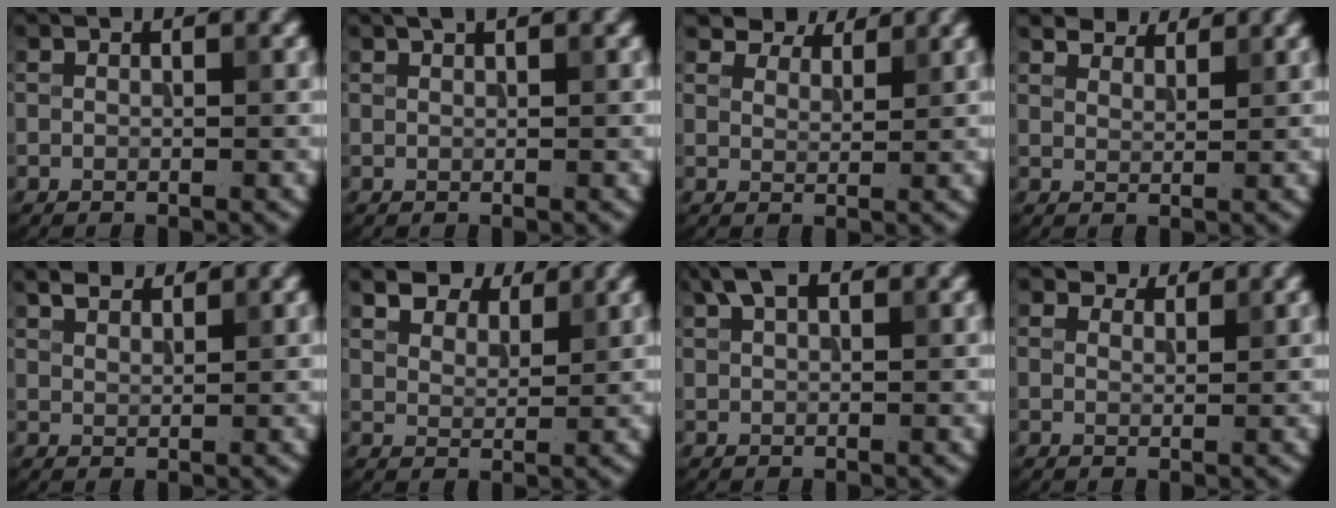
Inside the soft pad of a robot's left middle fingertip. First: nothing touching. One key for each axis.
{"total": 0.9, "fx": 0.7, "fy": 0.2, "fz": 0.6, "tx": -0.007, "ty": 0.002, "tz": 0.011}
{"total": 5.1, "fx": 4.6, "fy": 1.7, "fz": 1.4, "tx": -0.038, "ty": -0.010, "tz": 0.090}
{"total": 3.9, "fx": 3.7, "fy": 0.8, "fz": 0.9, "tx": -0.022, "ty": -0.001, "tz": 0.066}
{"total": 2.8, "fx": 2.5, "fy": 0.8, "fz": 1.1, "tx": -0.022, "ty": 0.004, "tz": 0.045}
{"total": 6.3, "fx": 5.4, "fy": 2.5, "fz": 2.3, "tx": -0.059, "ty": -0.002, "tz": 0.095}
{"total": 2.9, "fx": 1.8, "fy": 1.4, "fz": 1.8, "tx": -0.033, "ty": 0.008, "tz": 0.034}
{"total": 2.9, "fx": 2.6, "fy": 1.1, "fz": 0.6, "tx": -0.017, "ty": -0.005, "tz": 0.044}